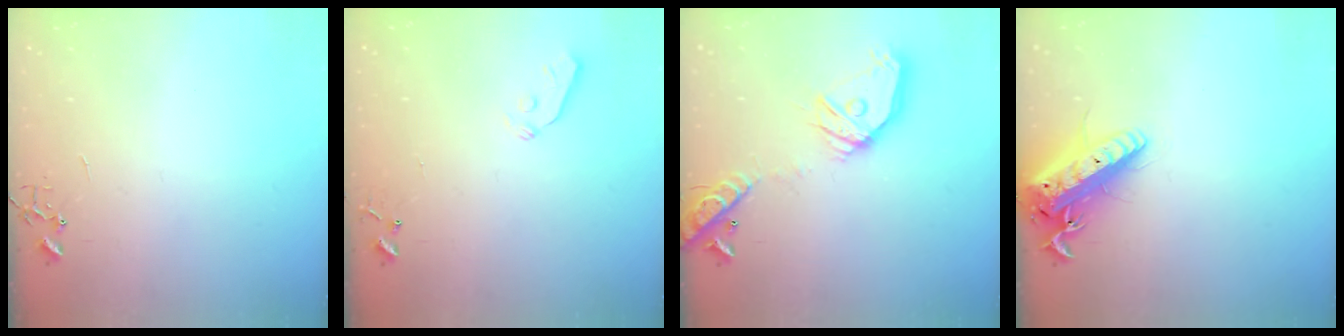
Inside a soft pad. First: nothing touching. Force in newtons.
{"total": 3.8, "press": 3.7, "slide": 0.7}
{"total": 18.8, "press": 18.6, "slide": 3.0}
{"total": 16.9, "press": 16.6, "slide": 3.2}